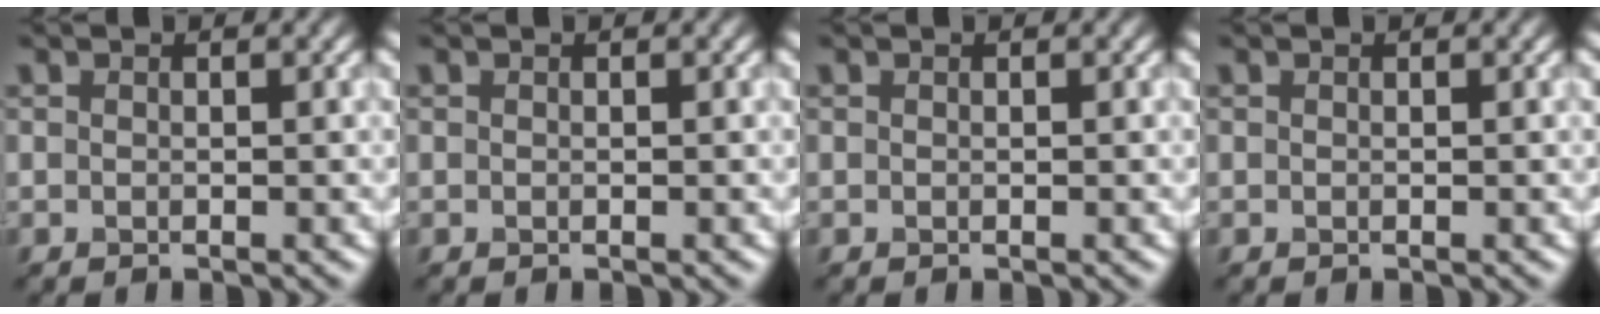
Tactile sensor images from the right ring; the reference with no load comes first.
{"total": 0.0}
{"total": 0.0}
{"total": 0.0}